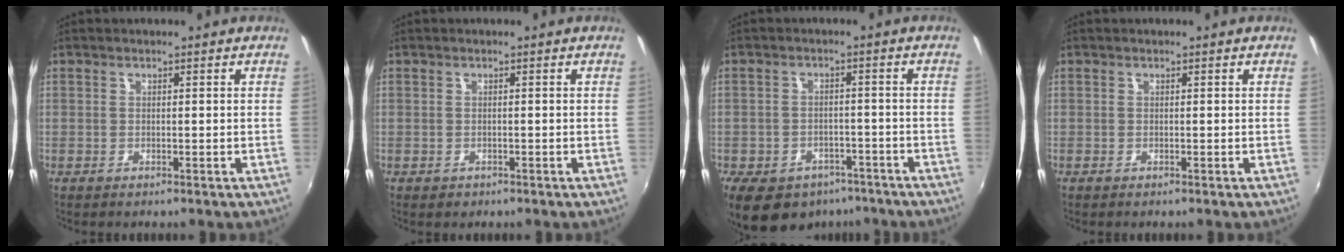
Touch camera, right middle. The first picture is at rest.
{"total": 1.1, "force": [-0.6, 0.9, 0.3], "torque": [-0.007, -0.005, -0.007]}
{"total": 14.7, "force": [-9.7, 9.2, 6.3], "torque": [-0.152, -0.008, -0.130]}
{"total": 0.0}